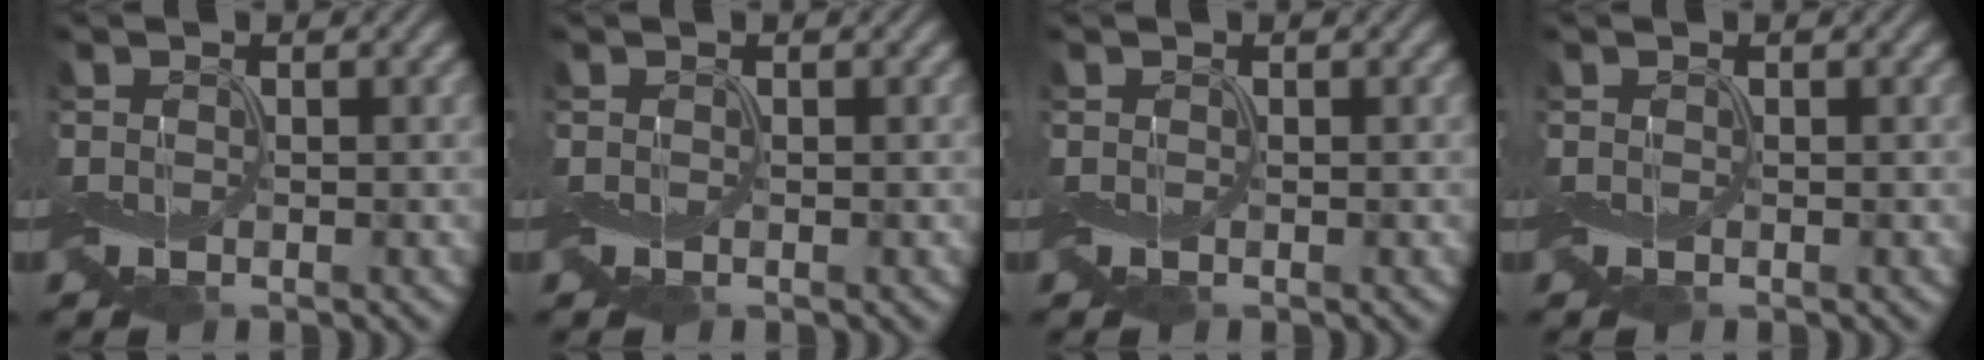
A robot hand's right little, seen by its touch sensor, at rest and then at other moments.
{"total": 0.0}
{"total": 0.0}
{"total": 0.0}